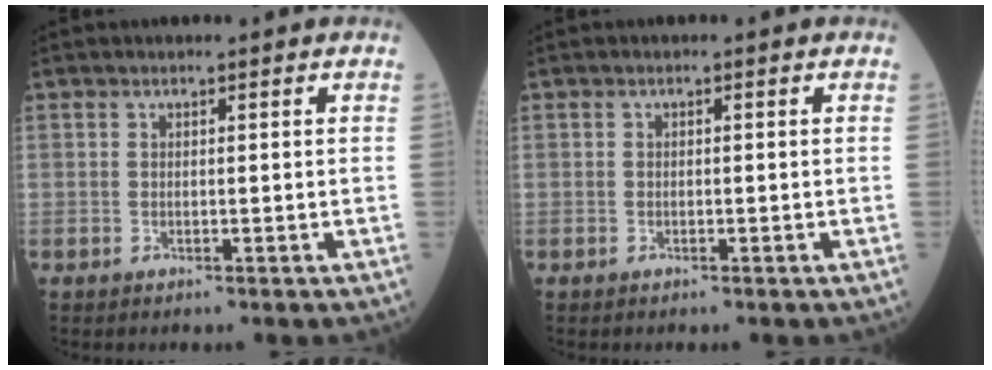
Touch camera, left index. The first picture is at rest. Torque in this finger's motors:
{"motor_torque": [0.00, 0.00, 0.00, 0.00]}